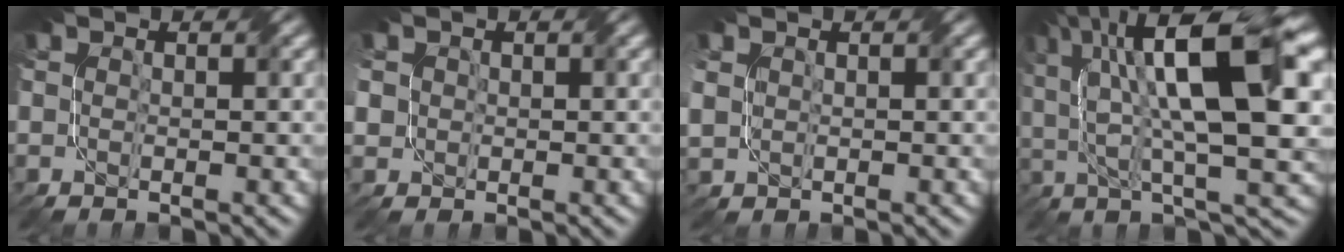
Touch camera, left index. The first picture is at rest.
{"total": 2.5, "force": [0.8, 2.3, 0.4], "torque": [-0.017, 0.017, 0.009]}
{"total": 1.6, "force": [0.8, 1.3, 0.2], "torque": [-0.008, 0.003, 0.016]}
{"total": 13.2, "force": [4.5, 4.0, 11.7], "torque": [-0.209, 0.019, 0.073]}